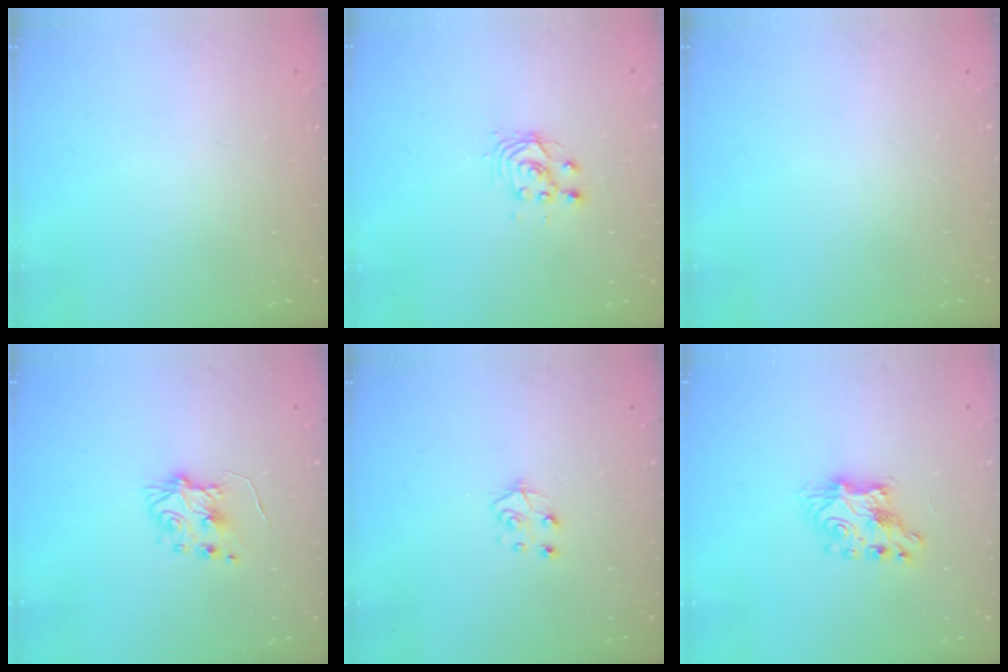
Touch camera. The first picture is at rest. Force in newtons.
{"total": 3.4, "press": 3.4, "slide": 0.2}
{"total": 0.0}
{"total": 6.4, "press": 6.4, "slide": 0.4}
{"total": 4.8, "press": 4.8, "slide": 0.4}
{"total": 7.2, "press": 7.2, "slide": 0.4}